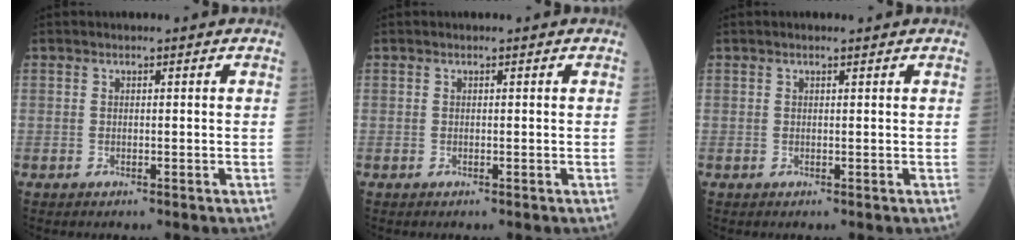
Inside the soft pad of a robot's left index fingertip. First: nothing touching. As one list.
[{"total": 0.0}, {"total": 1.1, "force": [0.9, 0.1, 0.7], "torque": [-0.013, 0.005, 0.015]}]